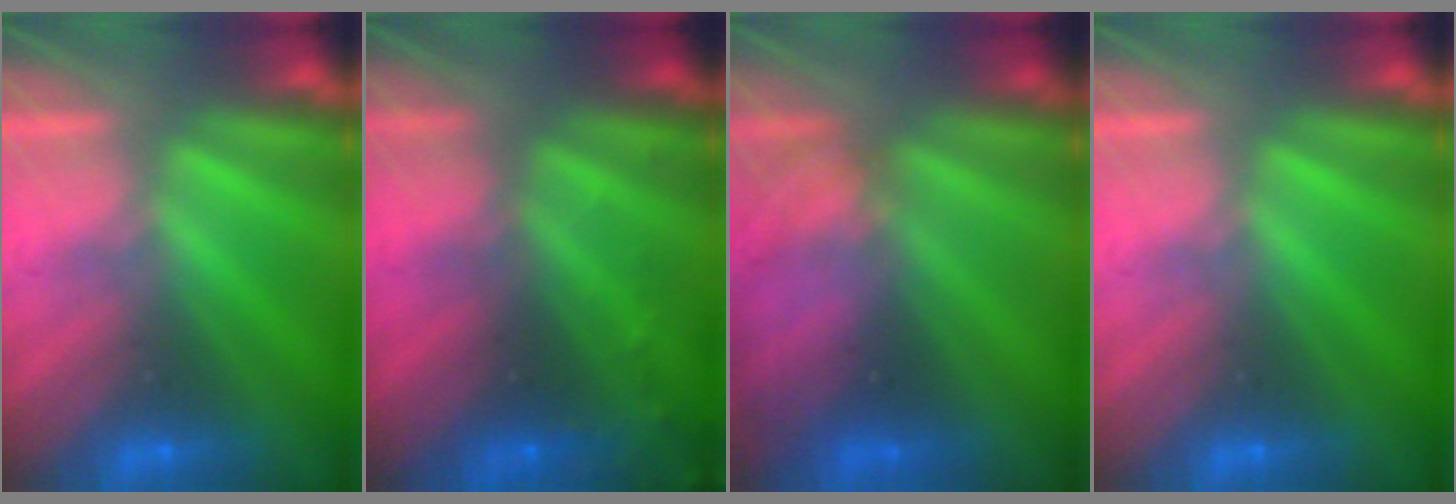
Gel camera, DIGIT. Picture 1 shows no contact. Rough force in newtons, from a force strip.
{"total": 8.7}
{"total": 2.2}
{"total": 0.0}